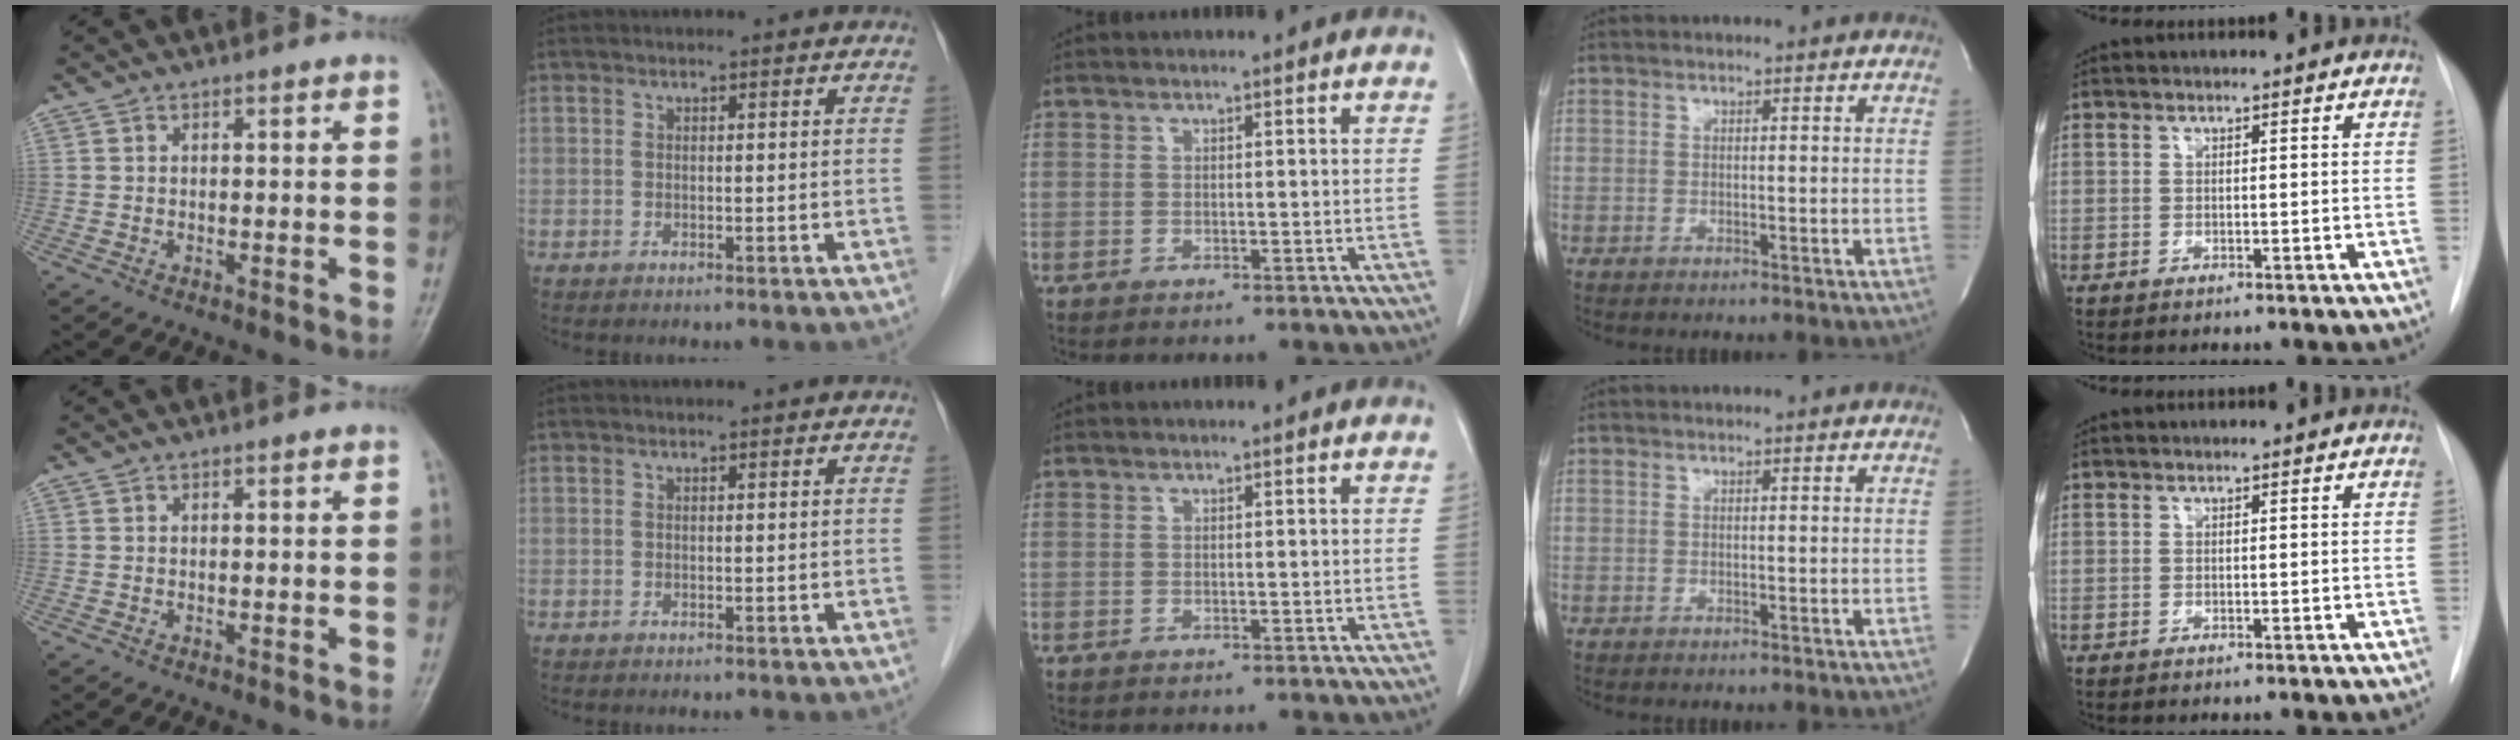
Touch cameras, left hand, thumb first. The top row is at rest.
{}